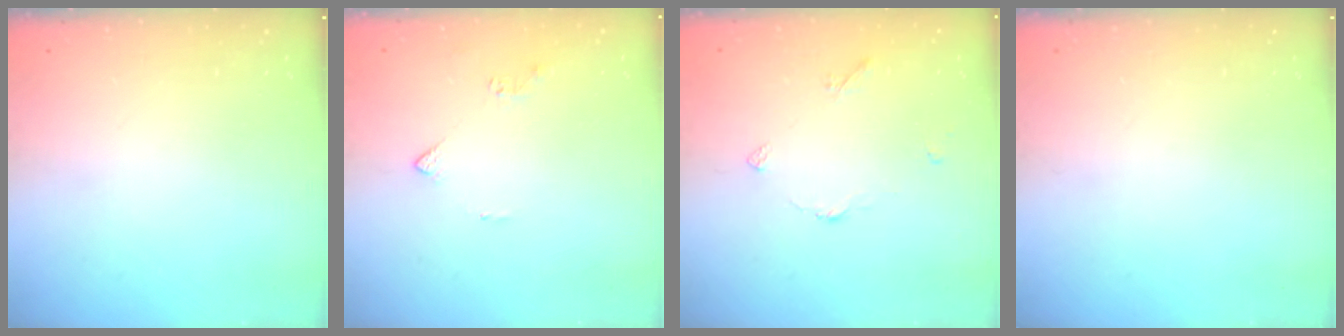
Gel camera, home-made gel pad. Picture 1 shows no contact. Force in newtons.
{"total": 3.9, "press": 3.8, "slide": 0.9}
{"total": 4.0, "press": 4.0, "slide": 0.6}
{"total": 0.0}